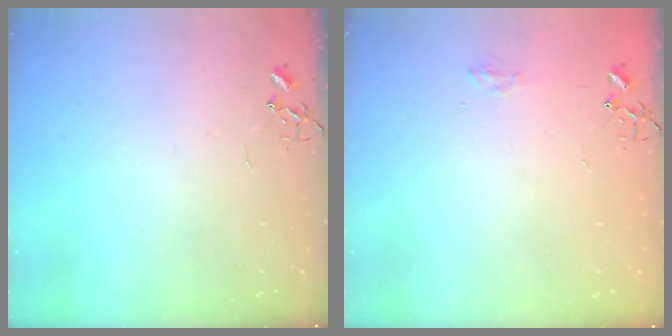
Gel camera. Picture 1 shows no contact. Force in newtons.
{"total": 5.9, "press": 5.9, "slide": 0.7}